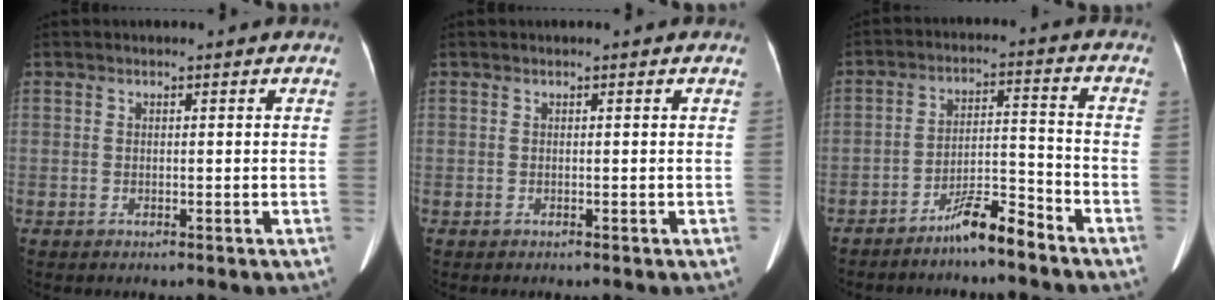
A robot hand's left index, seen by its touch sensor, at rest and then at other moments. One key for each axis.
{"total": 0.0}
{"total": 6.6, "fx": -5.6, "fy": 0.4, "fz": 3.5, "tx": -0.061, "ty": -0.003, "tz": -0.103}